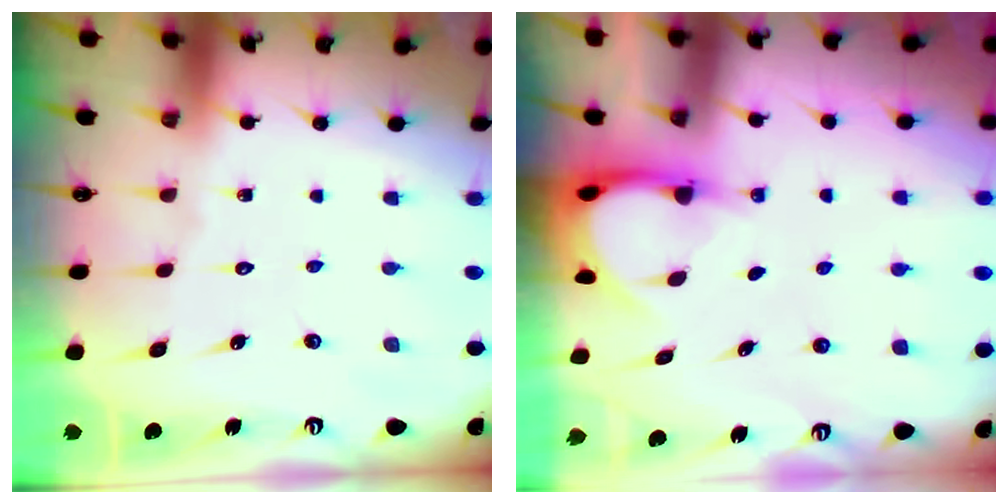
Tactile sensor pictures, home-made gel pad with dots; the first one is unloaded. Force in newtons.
{"total": 3.7, "press": 3.7, "slide": 0.3}